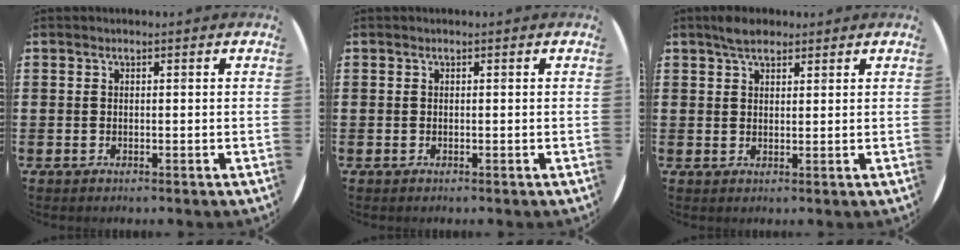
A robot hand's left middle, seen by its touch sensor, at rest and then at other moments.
{"total": 0.0}
{"total": 2.9, "force": [2.5, 1.0, 1.0], "torque": [-0.015, 0.004, 0.045]}